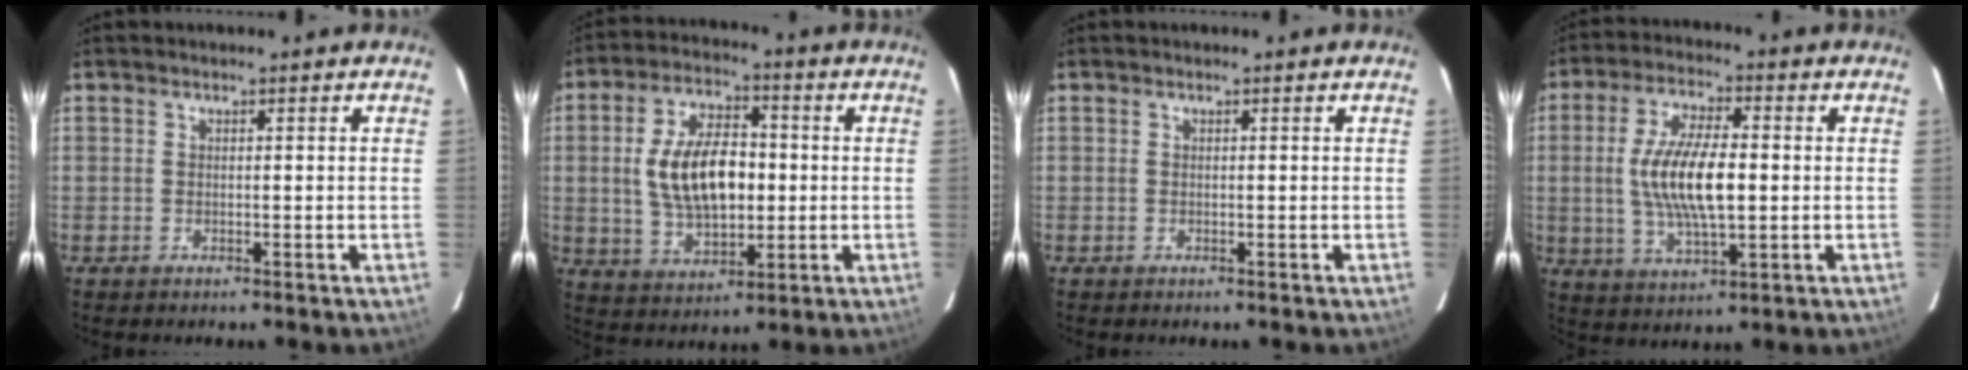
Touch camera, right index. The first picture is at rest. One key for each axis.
{"total": 13.6, "fx": 0.2, "fy": 7.0, "fz": 11.7, "tx": -0.224, "ty": 0.010, "tz": 0.011}
{"total": 0.0}
{"total": 12.5, "fx": -0.1, "fy": 4.2, "fz": 11.8, "tx": -0.232, "ty": -0.002, "tz": 0.002}